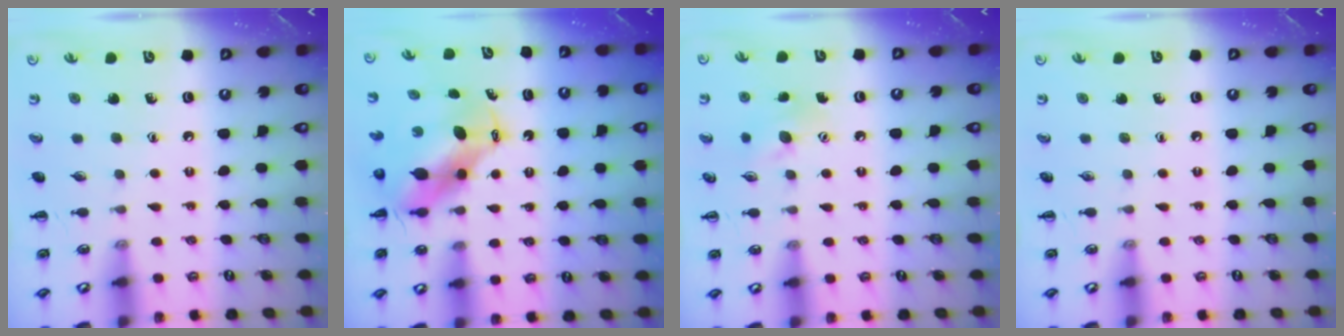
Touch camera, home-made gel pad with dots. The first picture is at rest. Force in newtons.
{"total": 8.2, "press": 7.8, "slide": 2.2}
{"total": 6.8, "press": 6.6, "slide": 1.3}
{"total": 0.0}